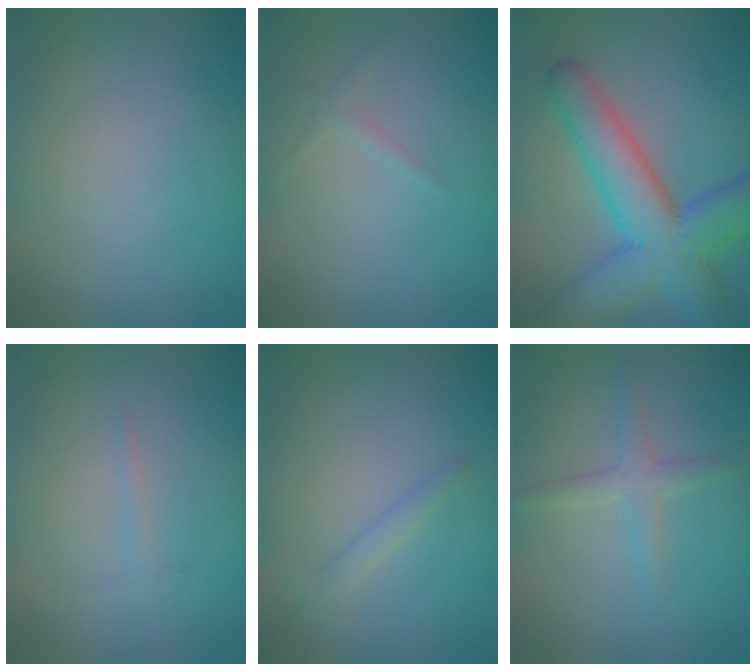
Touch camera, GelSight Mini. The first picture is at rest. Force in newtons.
{"total": 0.7, "press": 0.7, "slide": 0.1}
{"total": 9.5, "press": 9.5, "slide": 0.3}
{"total": 0.7, "press": 0.7, "slide": 0.0}
{"total": 1.3, "press": 1.3, "slide": 0.1}
{"total": 2.0, "press": 2.0, "slide": 0.1}